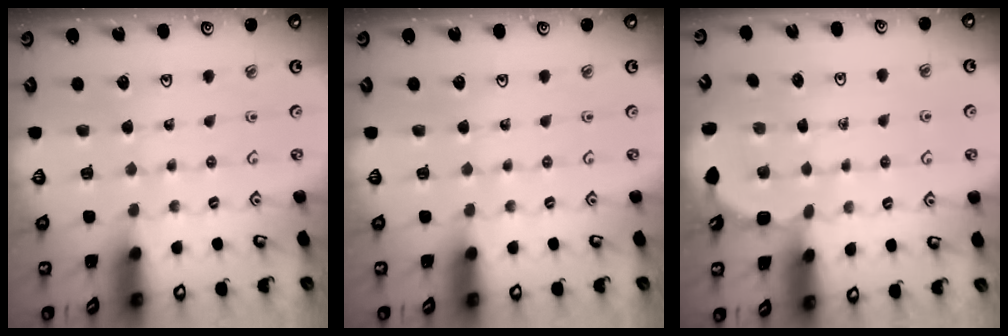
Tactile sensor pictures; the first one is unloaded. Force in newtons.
{"total": 0.0}
{"total": 2.8, "press": 1.8, "slide": 2.1}